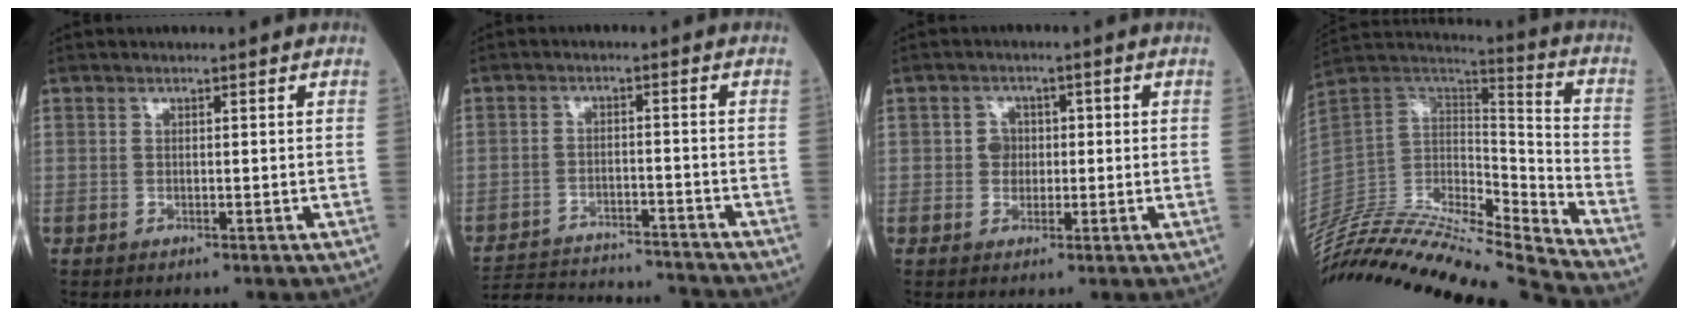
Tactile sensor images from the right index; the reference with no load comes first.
{"total": 15.3, "force": [-14.9, 0.8, 3.7], "torque": [-0.069, 0.000, -0.218]}
{"total": 2.9, "force": [0.0, 2.6, 1.3], "torque": [-0.014, 0.009, -0.002]}
{"total": 32.2, "force": [-30.1, 1.3, 11.2], "torque": [-0.242, -0.030, -0.494]}